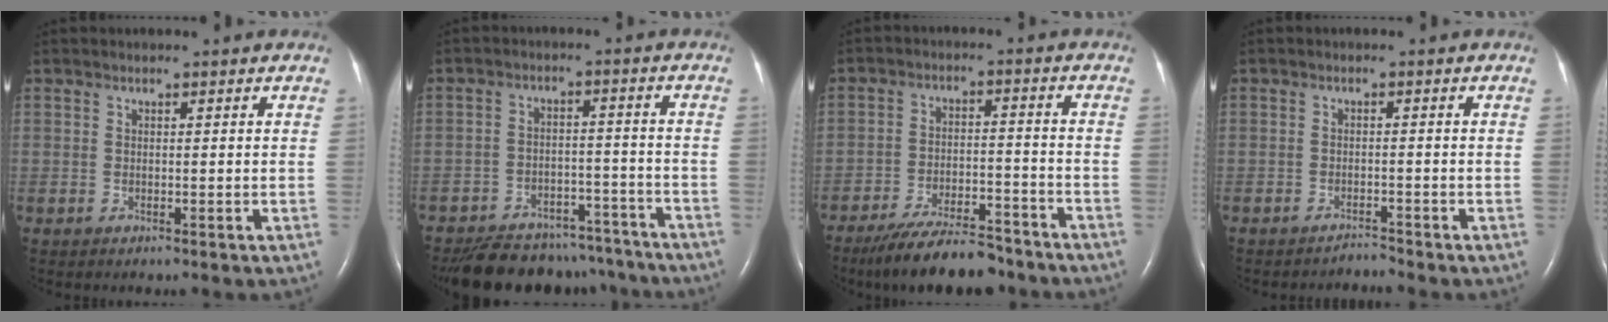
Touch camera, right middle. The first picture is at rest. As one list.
[{"total": 16.5, "force": [-14.4, 6.5, 4.6], "torque": [-0.091, 0.007, -0.195]}, {"total": 12.3, "force": [-10.6, 2.8, 5.6], "torque": [-0.092, -0.004, -0.170]}, {"total": 1.5, "force": [-1.3, -0.2, -0.7], "torque": [0.015, -0.010, -0.020]}]